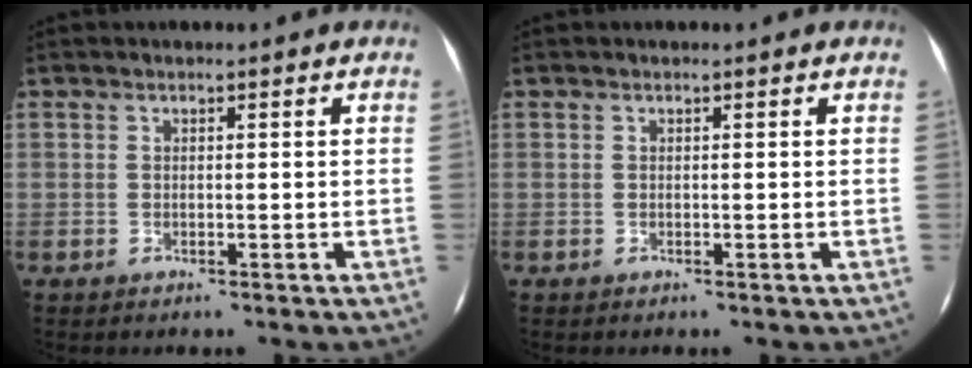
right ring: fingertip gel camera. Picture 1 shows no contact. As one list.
[{"total": 0.0}]